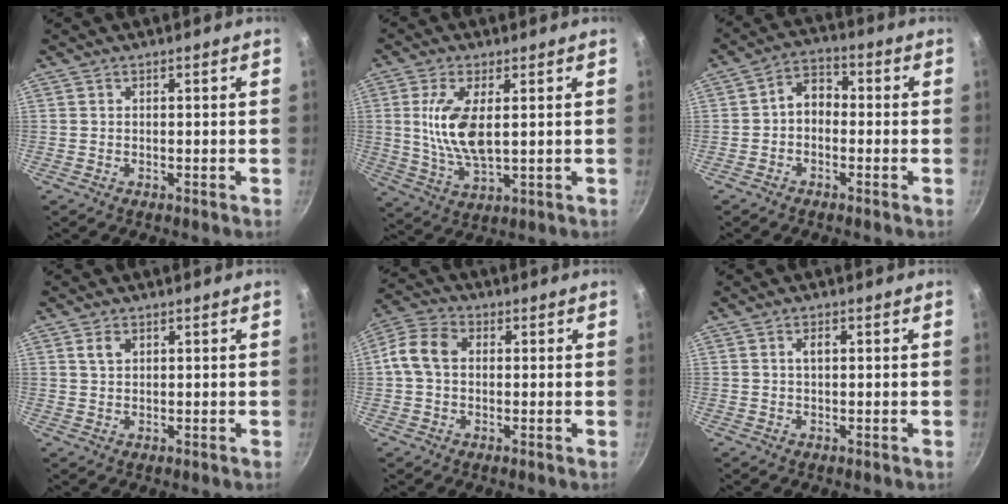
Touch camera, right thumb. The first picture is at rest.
{"total": 10.4, "force": [1.5, 4.3, 9.3], "torque": [-0.196, -0.016, 0.036]}
{"total": 5.6, "force": [-0.7, 4.1, 3.8], "torque": [-0.041, 0.025, -0.028]}
{"total": 2.4, "force": [1.1, 1.5, 1.5], "torque": [-0.024, -0.002, 0.024]}
{"total": 8.0, "force": [0.7, 5.8, 5.4], "torque": [-0.109, 0.025, 0.008]}
{"total": 1.8, "force": [0.4, 1.0, 1.5], "torque": [-0.028, 0.004, 0.007]}